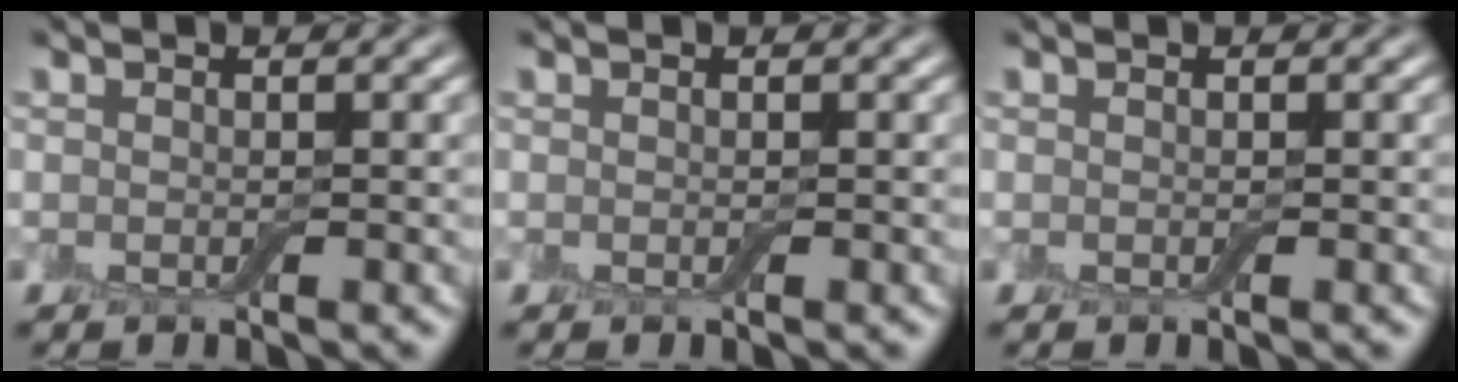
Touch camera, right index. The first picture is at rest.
{"total": 0.0}
{"total": 0.0}